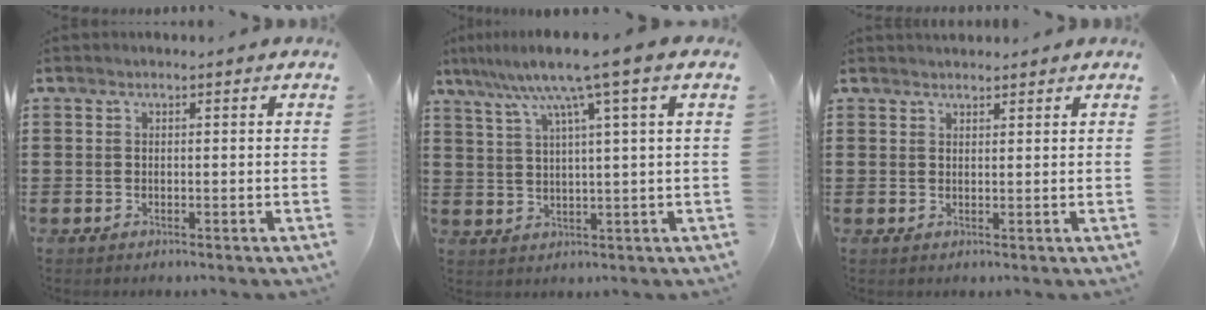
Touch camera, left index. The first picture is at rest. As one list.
[{"total": 8.5, "force": [4.8, -0.6, 7.0], "torque": [-0.149, -0.014, 0.076]}, {"total": 1.4, "force": [1.3, 0.3, 0.0], "torque": [-0.004, 0.001, 0.027]}]